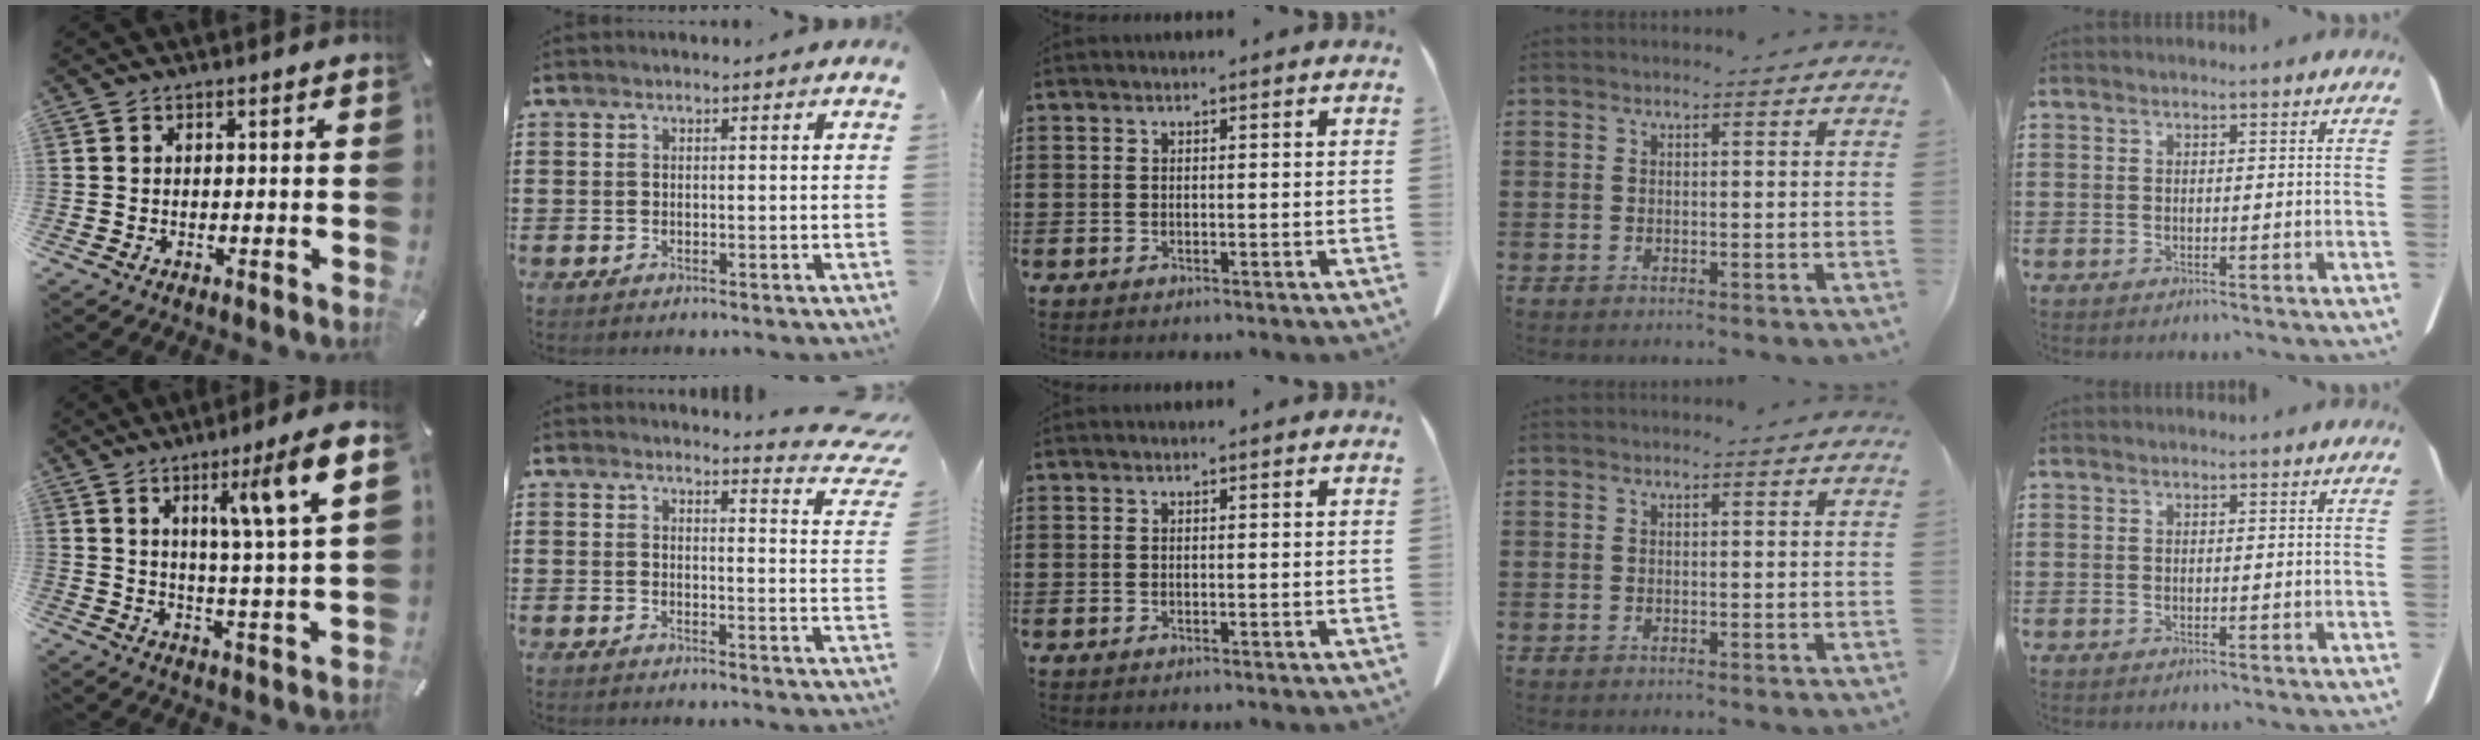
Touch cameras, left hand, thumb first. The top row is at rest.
{"thumb": {"total": 11.7, "force": [6.0, 0.0, 10.0], "torque": [-0.157, -0.032, 0.084]}, "index": {"total": 3.8, "force": [3.6, 0.1, 1.3], "torque": [-0.025, -0.023, 0.060]}}